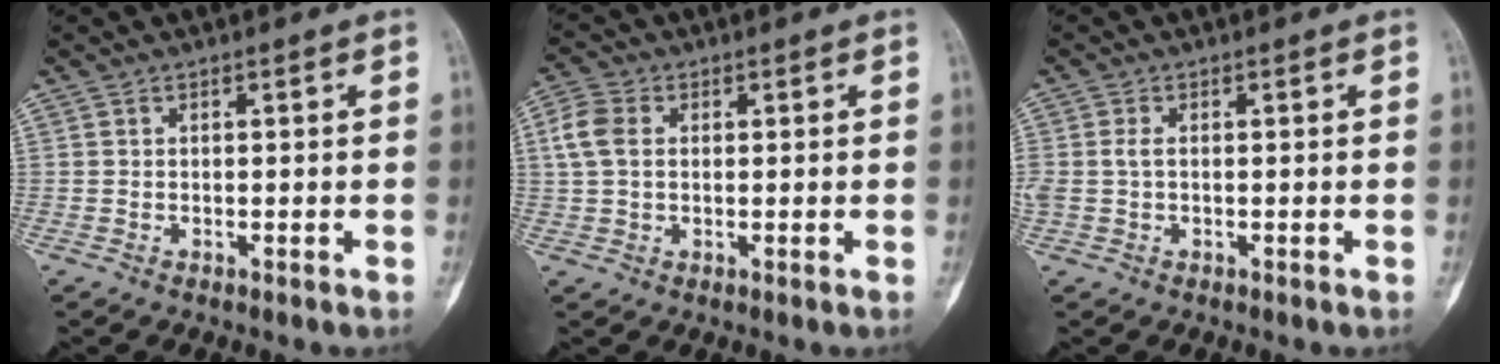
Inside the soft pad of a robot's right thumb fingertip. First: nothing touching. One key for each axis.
{"total": 5.9, "fx": 1.1, "fy": 4.2, "fz": 4.0, "tx": -0.092, "ty": 0.011, "tz": 0.018}
{"total": 2.4, "fx": 0.1, "fy": 1.5, "fz": 1.9, "tx": -0.056, "ty": 0.004, "tz": 0.003}